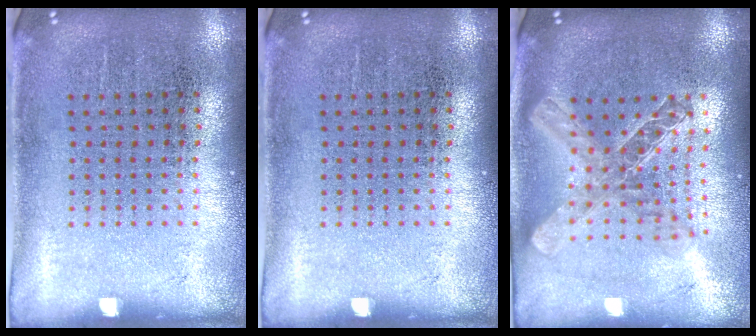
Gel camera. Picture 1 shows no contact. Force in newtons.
{"total": 0.0}
{"total": 2.0, "press": 1.7, "slide": 1.1}